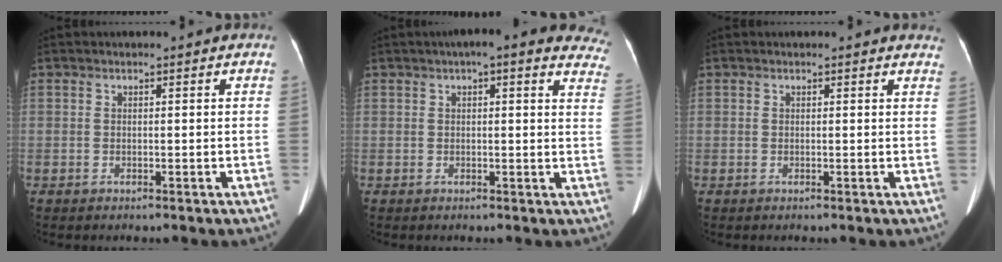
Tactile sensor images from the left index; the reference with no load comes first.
{"total": 13.1, "force": [10.5, 3.1, 7.2], "torque": [-0.063, 0.010, 0.096]}
{"total": 1.6, "force": [1.4, 0.9, 0.1], "torque": [0.009, -0.007, -0.002]}